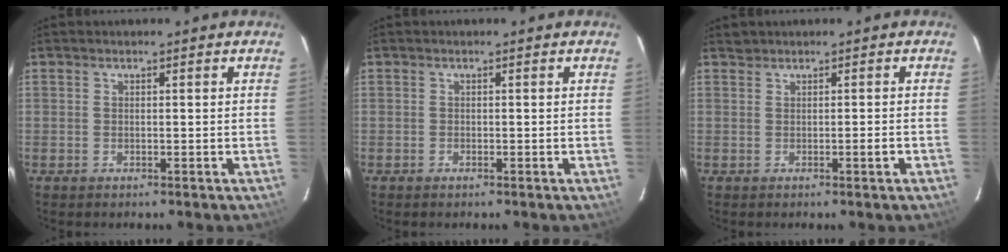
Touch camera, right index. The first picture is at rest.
{"total": 0.0}
{"total": 0.6, "force": [-0.1, 0.2, 0.6], "torque": [-0.008, 0.000, -0.001]}